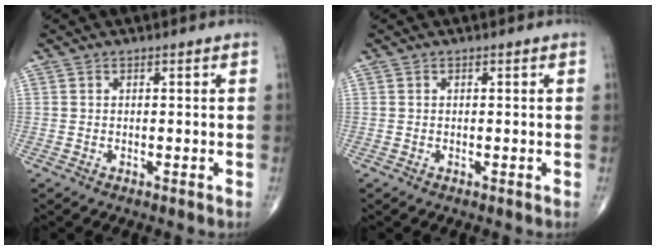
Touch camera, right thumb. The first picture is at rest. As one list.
[{"total": 0.0}]